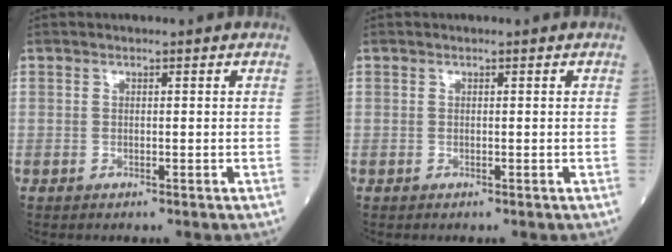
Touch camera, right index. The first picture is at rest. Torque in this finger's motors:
{"motor_torque": [0.12, 0.03, 0.05, 0.02]}